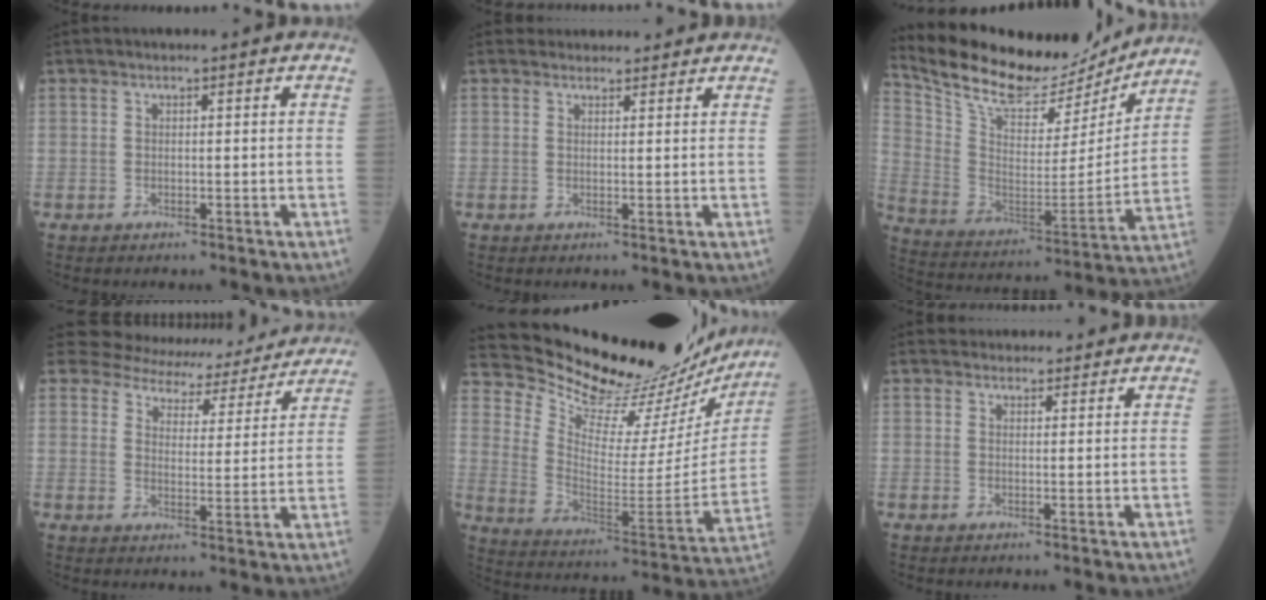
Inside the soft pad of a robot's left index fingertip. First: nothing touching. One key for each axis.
{"total": 3.3, "fx": 3.1, "fy": 1.2, "fz": 0.0, "tx": 0.004, "ty": 0.012, "tz": 0.037}
{"total": 19.7, "fx": 18.2, "fy": 5.2, "fz": 5.7, "tx": -0.116, "ty": -0.017, "tz": 0.291}
{"total": 14.7, "fx": 13.4, "fy": 5.4, "fz": 2.9, "tx": -0.028, "ty": -0.001, "tz": 0.154}
{"total": 28.0, "fx": 26.0, "fy": 5.4, "fz": 8.9, "tx": -0.151, "ty": -0.110, "tz": 0.347}
{"total": 4.1, "fx": 3.9, "fy": 1.4, "fz": 0.2, "tx": 0.006, "ty": 0.013, "tz": 0.045}